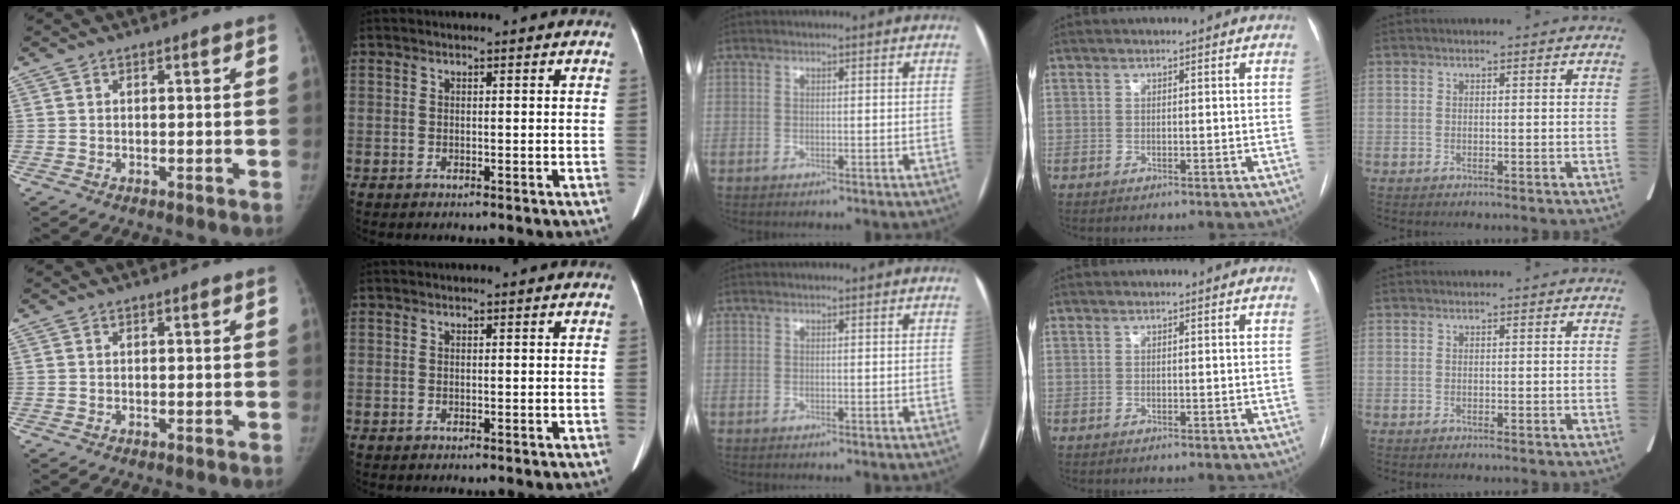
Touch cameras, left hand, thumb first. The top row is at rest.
{}